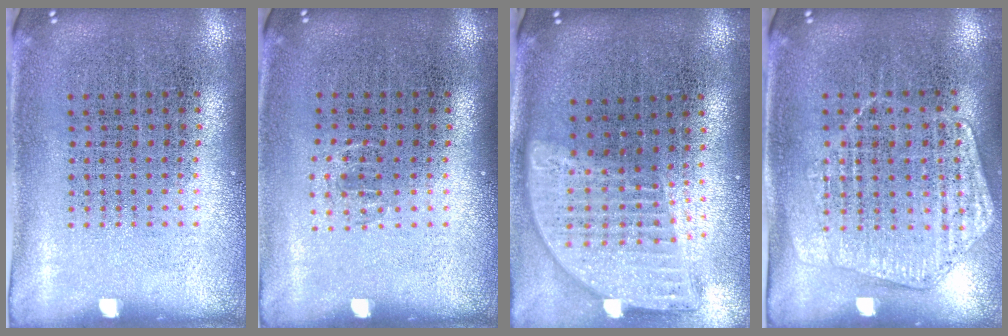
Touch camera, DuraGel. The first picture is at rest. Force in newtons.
{"total": 0.5, "press": 0.5, "slide": 0.3}
{"total": 2.0, "press": 1.6, "slide": 1.2}
{"total": 1.4, "press": 1.4, "slide": 0.3}